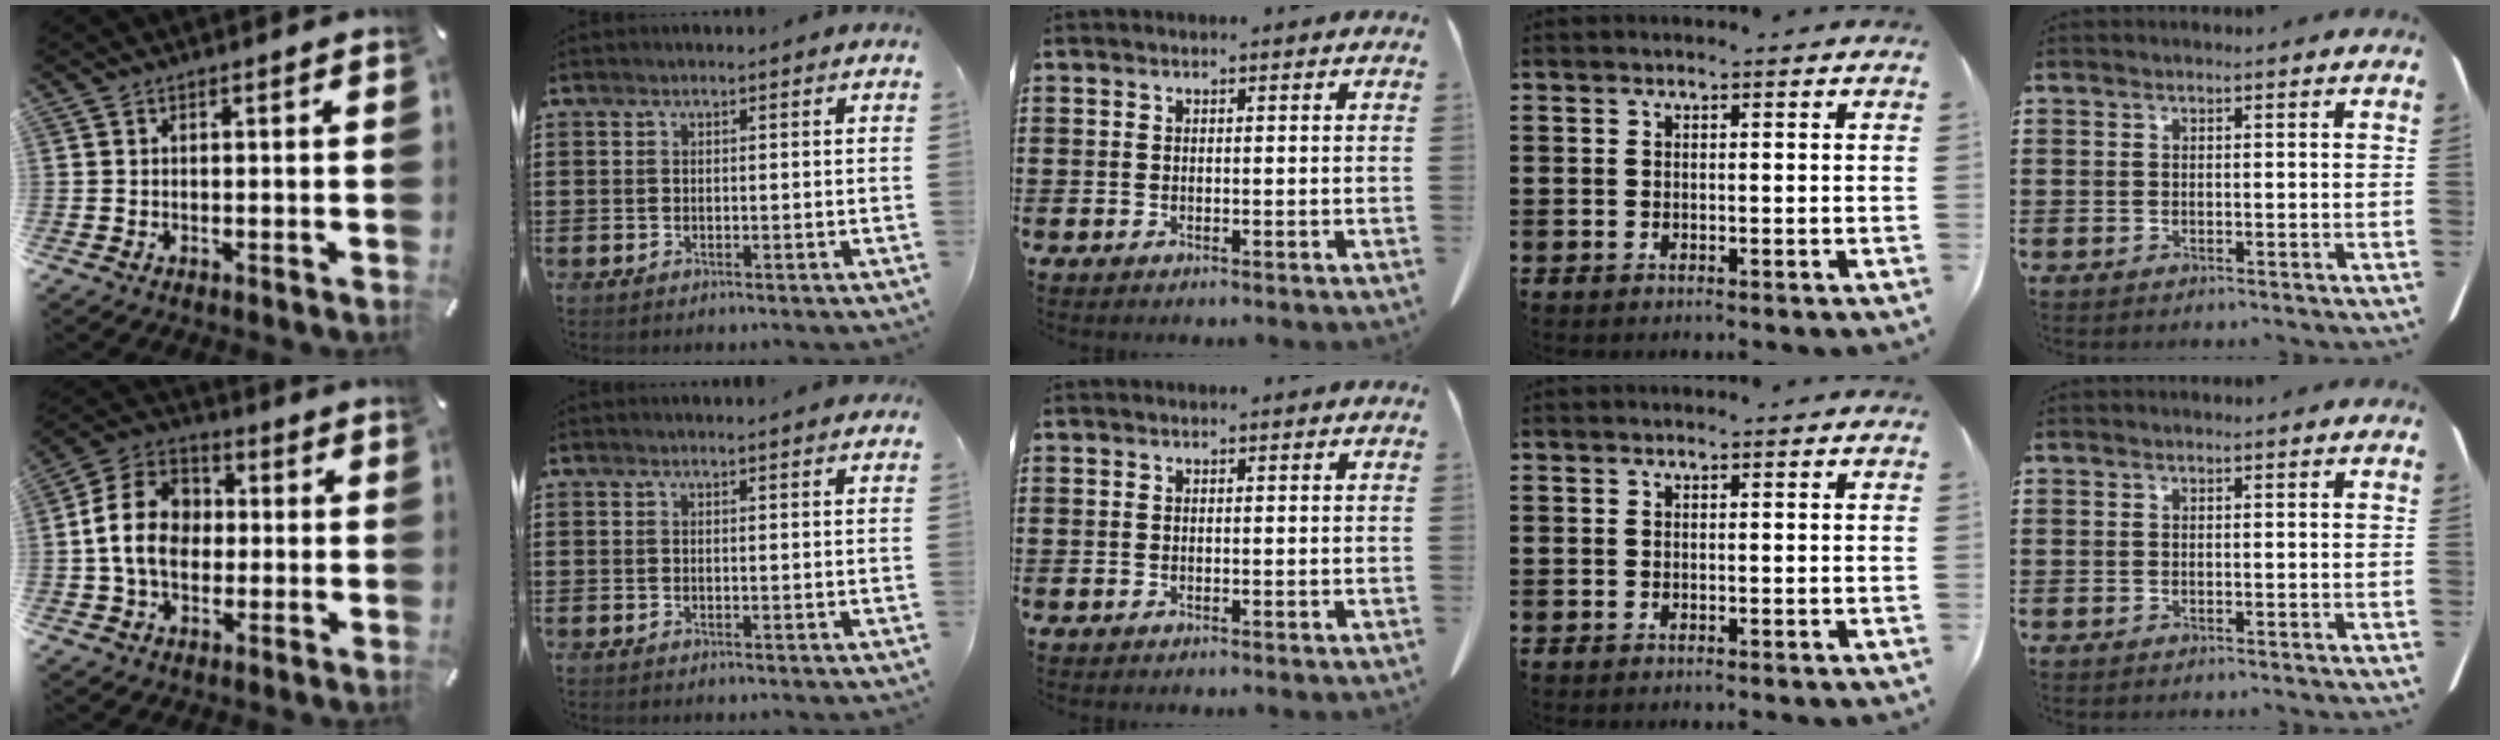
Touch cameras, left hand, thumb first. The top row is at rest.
{"thumb": {"total": 13.2, "force": [-0.7, 10.8, 7.5], "torque": [-0.177, 0.026, -0.015]}, "index": {"total": 1.0, "force": [1.0, -0.1, 0.3], "torque": [-0.007, 0.000, 0.019]}}